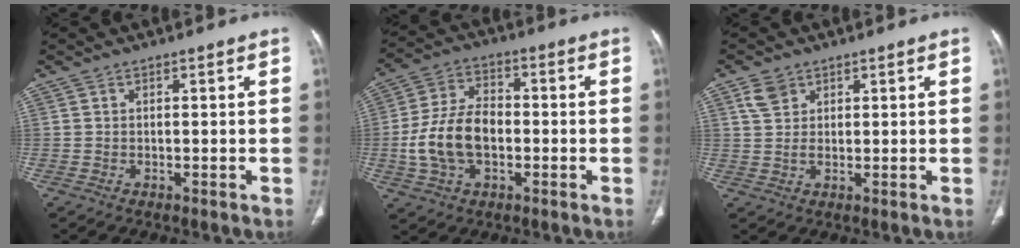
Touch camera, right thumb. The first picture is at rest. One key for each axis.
{"total": 12.5, "fx": -1.9, "fy": 7.9, "fz": 9.4, "tx": -0.182, "ty": 0.025, "tz": -0.038}
{"total": 3.7, "fx": 2.0, "fy": 2.6, "fz": 1.7, "tx": -0.028, "ty": -0.003, "tz": 0.044}